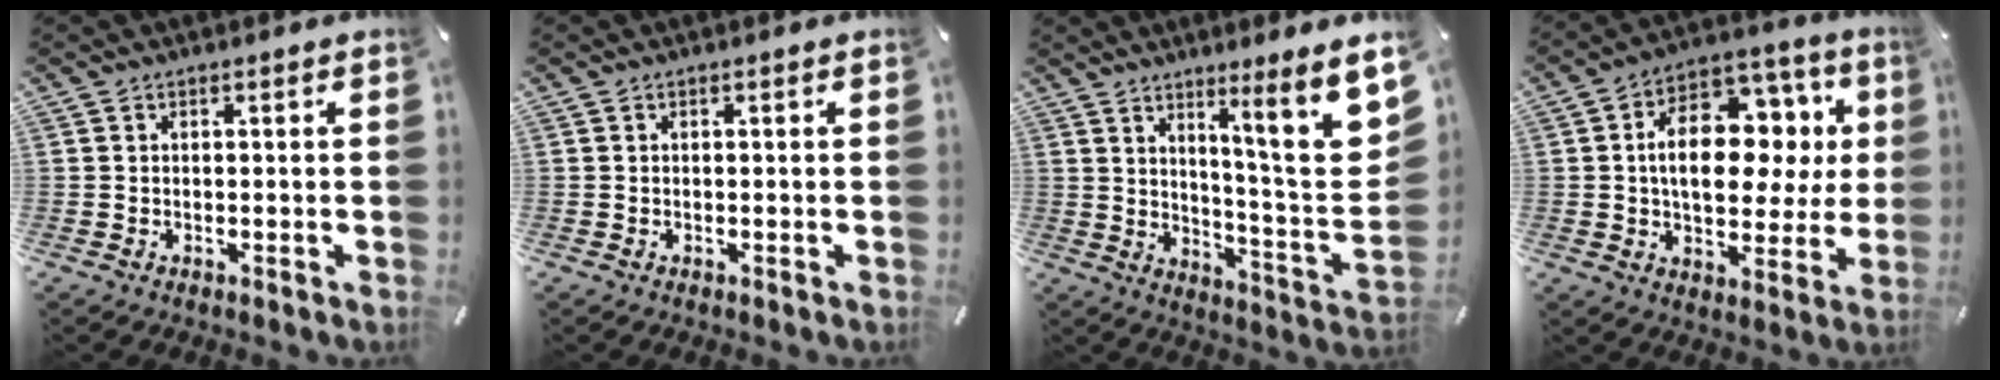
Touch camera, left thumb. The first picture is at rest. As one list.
[{"total": 0.0}, {"total": 15.7, "force": [8.2, 0.7, 13.4], "torque": [-0.198, -0.074, 0.114]}, {"total": 17.1, "force": [2.9, 11.1, 12.7], "torque": [-0.201, -0.011, 0.054]}]